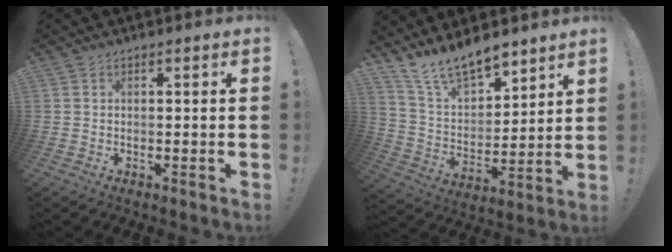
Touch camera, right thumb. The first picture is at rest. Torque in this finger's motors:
{"motor_torque": [0.08, 0.42, 0.96, 0.95, 0.05]}